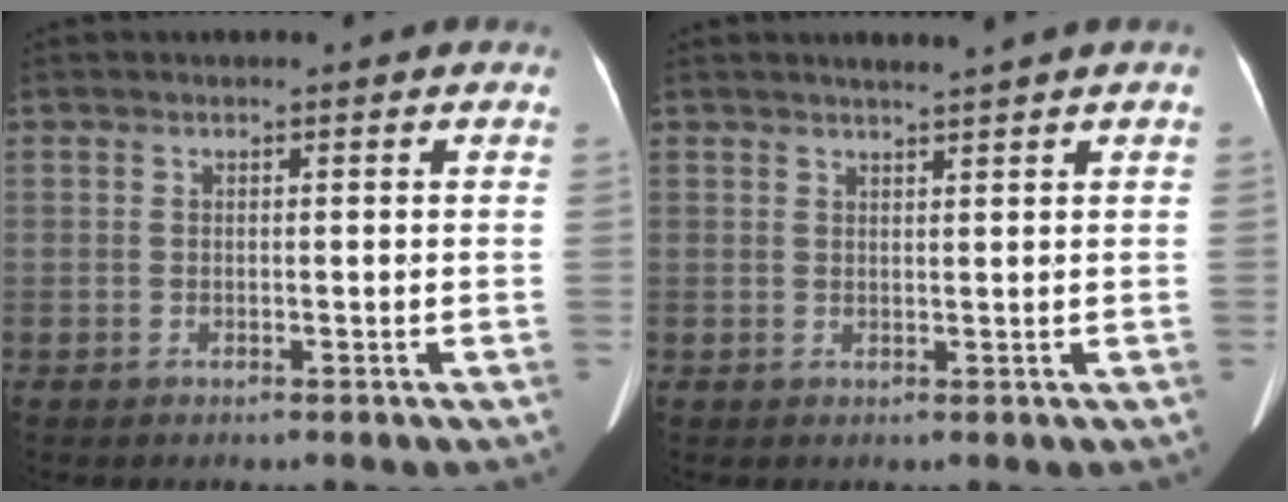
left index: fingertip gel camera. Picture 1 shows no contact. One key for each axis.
{"total": 1.6, "fx": 1.3, "fy": -0.6, "fz": 0.7, "tx": -0.009, "ty": -0.003, "tz": 0.023}